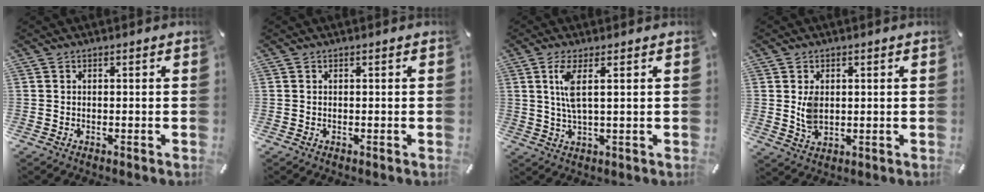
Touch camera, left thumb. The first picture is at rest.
{"total": 0.0}
{"total": 6.1, "force": [1.9, 1.1, 5.6], "torque": [-0.122, -0.006, 0.029]}
{"total": 4.7, "force": [0.9, 3.2, 3.3], "torque": [-0.059, -0.006, 0.014]}